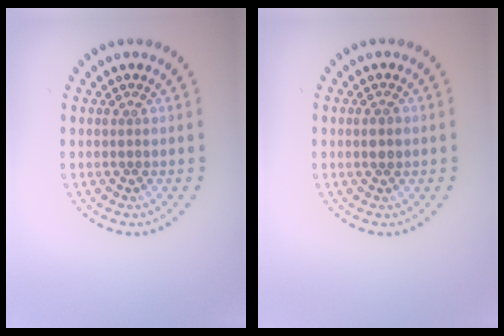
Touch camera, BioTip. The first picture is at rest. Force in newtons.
{"total": 1.2, "press": 1.2, "slide": 0.1}